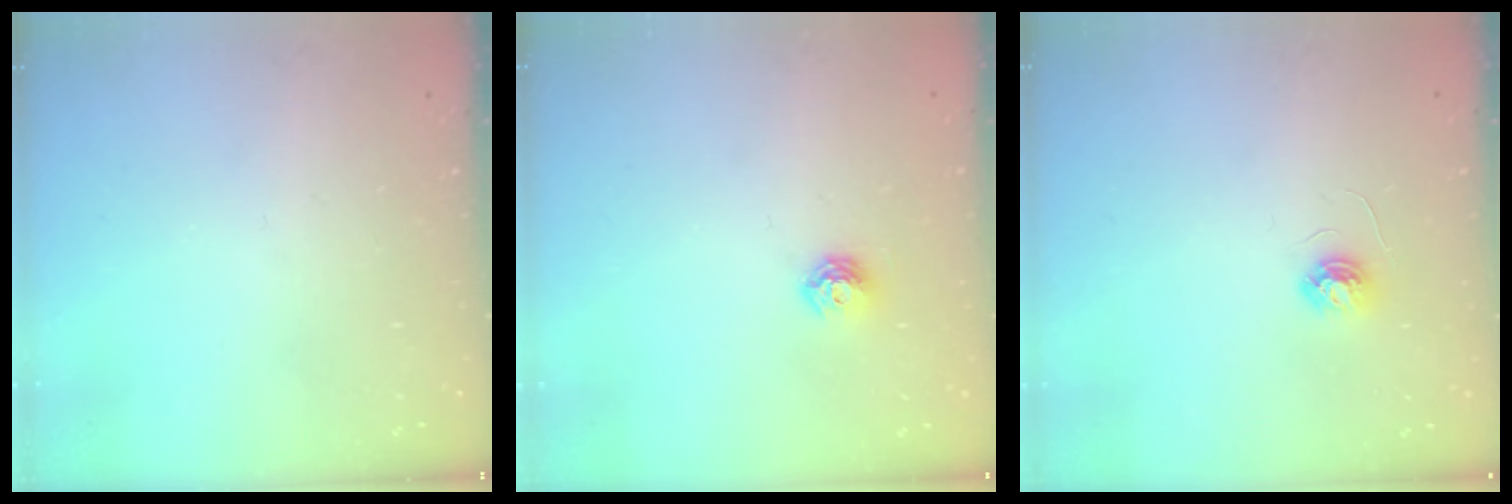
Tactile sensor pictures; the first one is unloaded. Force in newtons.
{"total": 5.2, "press": 5.2, "slide": 0.5}
{"total": 4.0, "press": 4.0, "slide": 0.3}